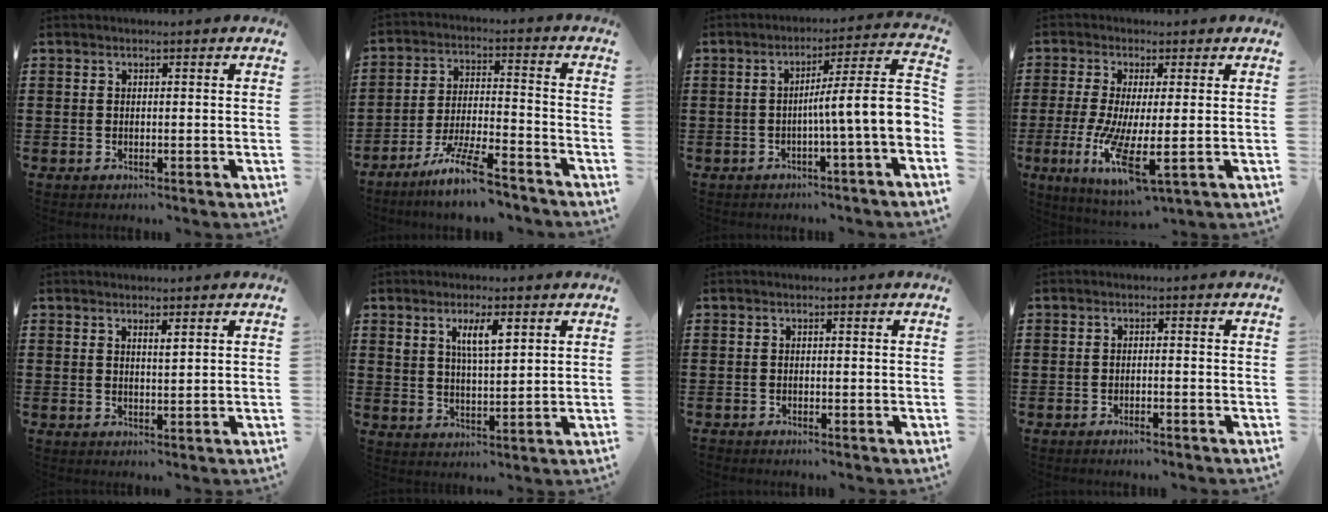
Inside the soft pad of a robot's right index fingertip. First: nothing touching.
{"total": 9.5, "force": [-7.7, 0.9, 5.5], "torque": [-0.109, 0.007, -0.148]}
{"total": 9.9, "force": [-1.5, 0.5, 9.8], "torque": [-0.154, -0.022, -0.032]}
{"total": 8.8, "force": [-2.3, 0.9, 8.4], "torque": [-0.177, -0.025, -0.041]}
{"total": 1.4, "force": [1.1, 0.2, 0.8], "torque": [-0.017, 0.002, 0.019]}
{"total": 4.9, "force": [2.3, 1.5, 4.1], "torque": [-0.079, 0.004, 0.037]}
{"total": 0.6, "force": [-0.6, 0.1, 0.0], "torque": [-0.001, 0.000, -0.014]}
{"total": 1.3, "force": [-1.0, -0.1, 0.7], "torque": [-0.012, -0.002, -0.019]}